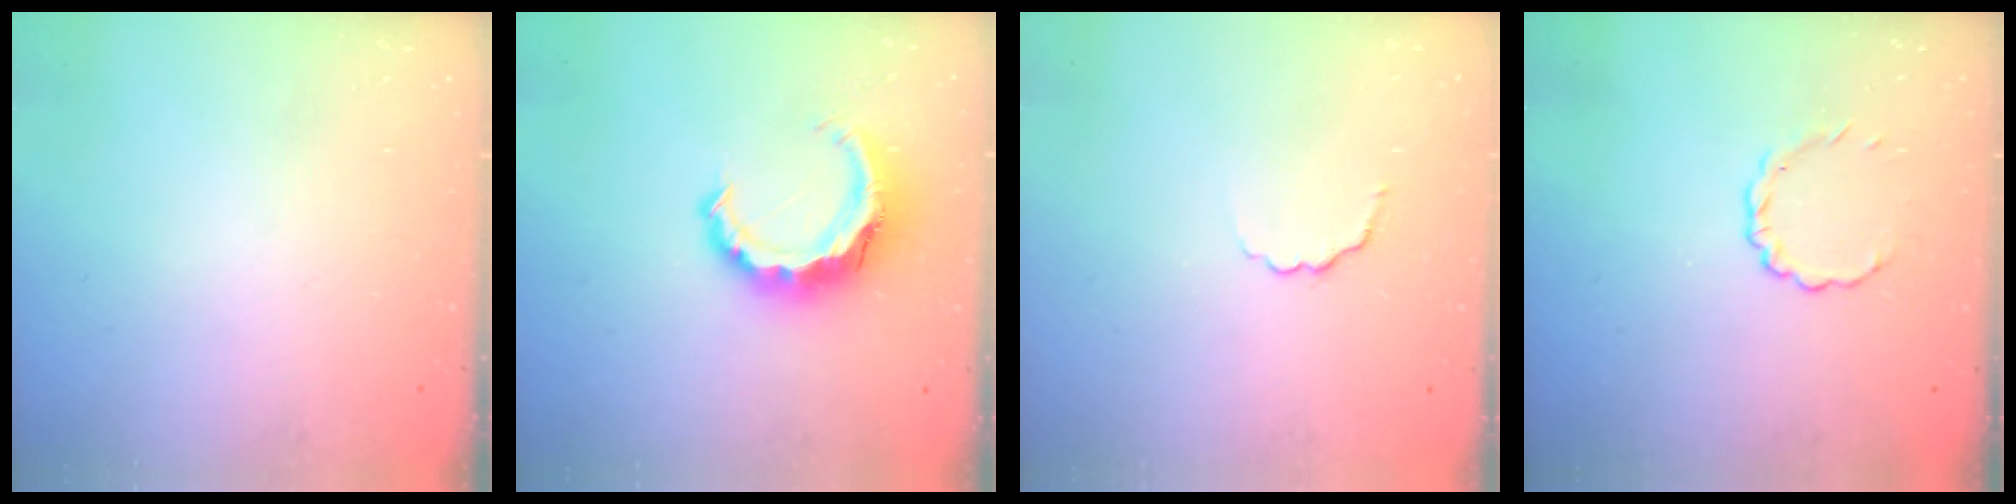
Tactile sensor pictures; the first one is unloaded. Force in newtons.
{"total": 9.1, "press": 9.0, "slide": 1.5}
{"total": 3.2, "press": 2.9, "slide": 1.2}
{"total": 3.0, "press": 2.9, "slide": 0.9}